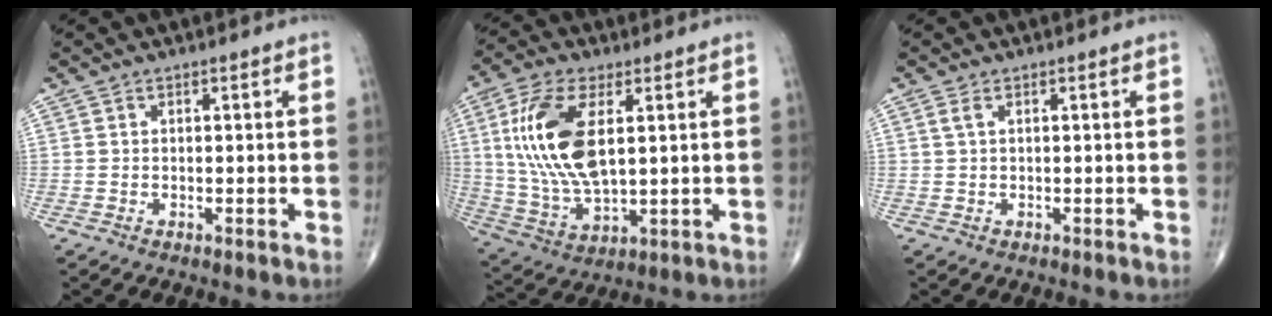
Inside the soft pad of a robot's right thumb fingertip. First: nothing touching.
{"total": 16.3, "force": [3.6, 7.6, 14.0], "torque": [-0.288, -0.011, 0.077]}
{"total": 1.1, "force": [0.4, 0.4, 0.9], "torque": [-0.027, 0.010, 0.010]}